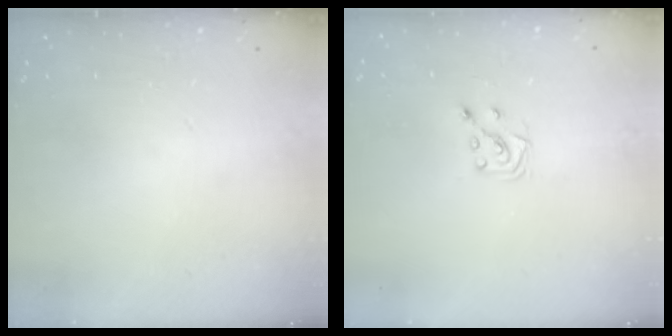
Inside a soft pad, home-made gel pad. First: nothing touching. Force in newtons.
{"total": 6.4, "press": 6.4, "slide": 0.6}